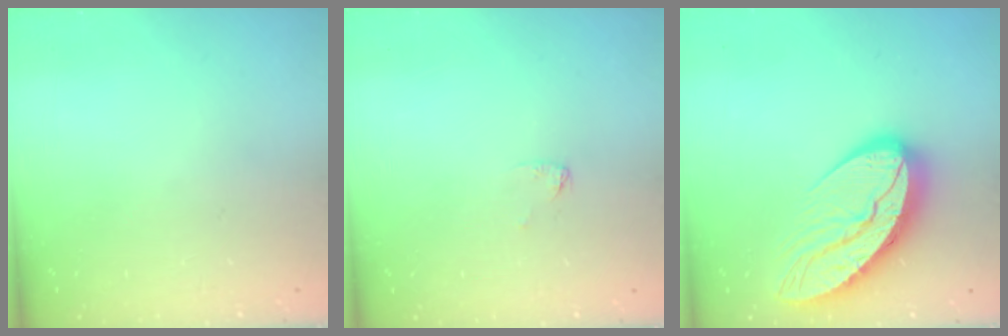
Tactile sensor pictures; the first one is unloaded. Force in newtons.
{"total": 2.6, "press": 2.6, "slide": 0.2}
{"total": 15.1, "press": 15.0, "slide": 1.3}